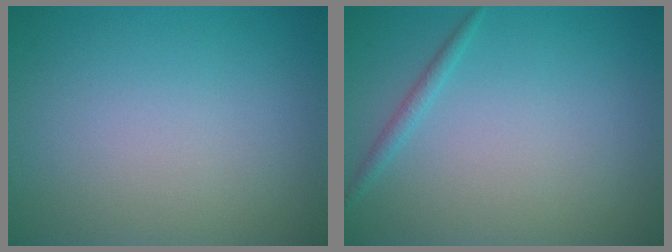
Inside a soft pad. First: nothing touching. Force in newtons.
{"total": 1.1, "press": 1.0, "slide": 0.1}